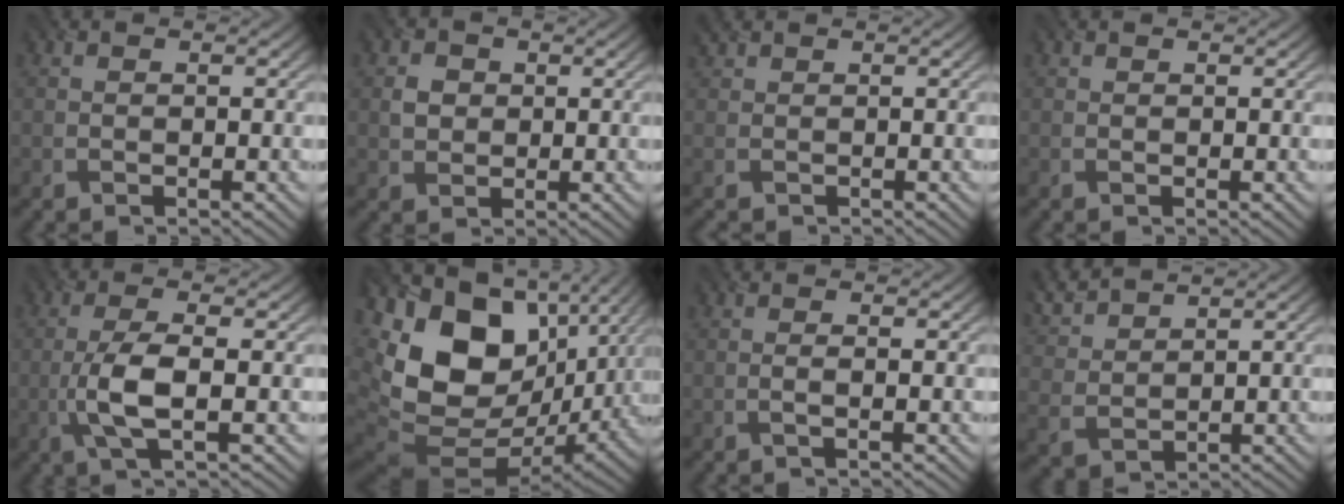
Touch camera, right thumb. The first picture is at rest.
{"total": 2.5, "force": [0.4, 2.2, 1.0], "torque": [-0.024, -0.002, 0.006]}
{"total": 1.0, "force": [0.4, 0.9, 0.1], "torque": [-0.012, 0.003, 0.008]}
{"total": 0.0}
{"total": 5.5, "force": [-1.1, 1.5, 5.2], "torque": [-0.114, 0.005, -0.029]}
{"total": 19.8, "force": [3.5, 13.4, 14.2], "torque": [-0.311, -0.035, 0.105]}
{"total": 1.0, "force": [-0.2, 0.0, 1.0], "torque": [-0.018, 0.003, -0.008]}
{"total": 6.2, "force": [4.9, 2.3, 2.8], "torque": [-0.087, 0.014, 0.107]}